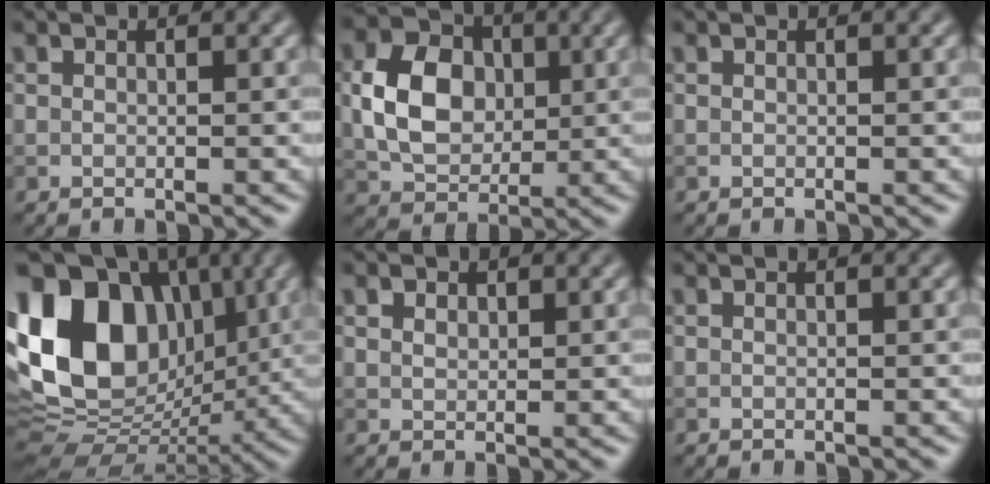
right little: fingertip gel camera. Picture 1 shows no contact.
{"total": 7.0, "force": [0.5, 5.2, 4.6], "torque": [-0.088, 0.006, 0.009]}
{"total": 0.0}
{"total": 16.4, "force": [3.2, 11.8, 10.9], "torque": [-0.221, 0.030, 0.043]}
{"total": 2.1, "force": [1.4, 1.3, 0.9], "torque": [-0.022, 0.007, 0.014]}
{"total": 0.0}